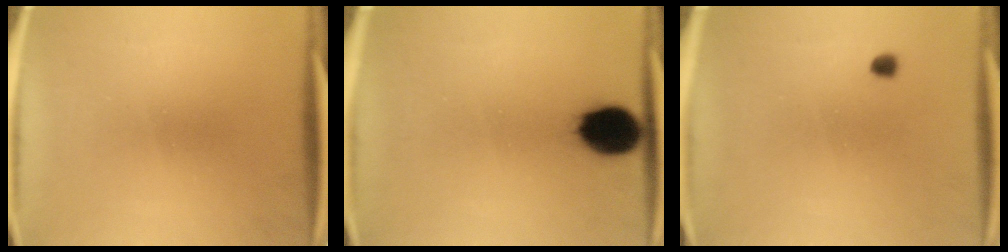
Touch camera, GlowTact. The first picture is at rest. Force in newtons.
{"total": 11.2}
{"total": 1.0}